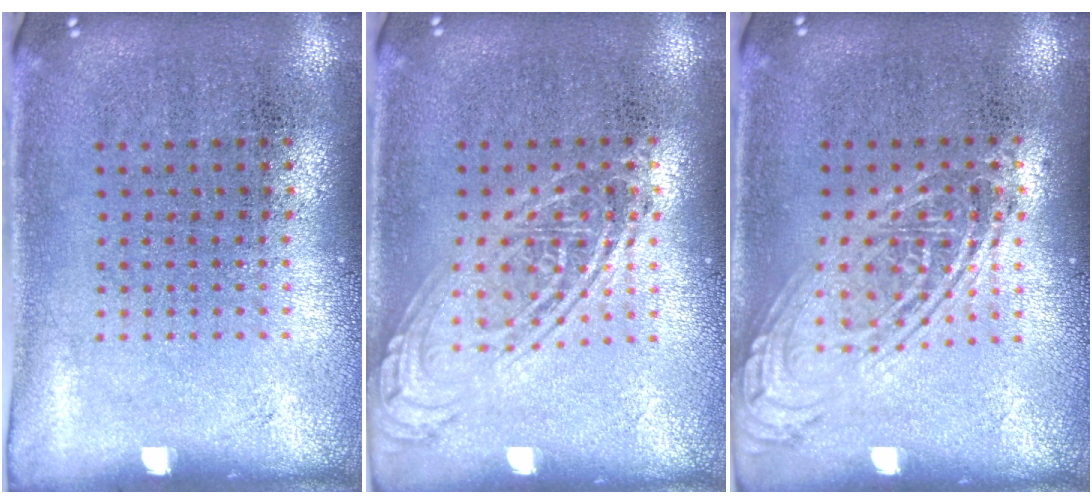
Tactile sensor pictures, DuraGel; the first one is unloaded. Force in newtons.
{"total": 2.6, "press": 2.6, "slide": 0.3}
{"total": 2.3, "press": 2.3, "slide": 0.2}